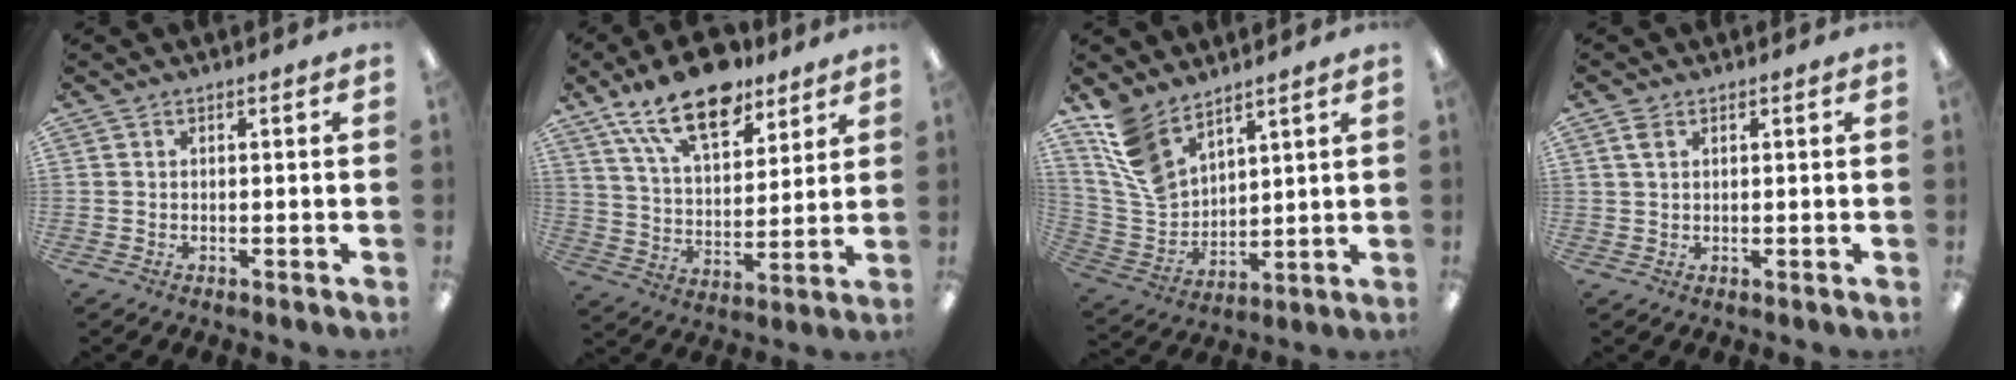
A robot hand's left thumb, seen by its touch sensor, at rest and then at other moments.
{"total": 18.3, "force": [12.7, 8.2, 10.3], "torque": [-0.177, -0.058, 0.221]}
{"total": 12.1, "force": [9.0, 6.5, 4.9], "torque": [-0.116, -0.037, 0.179]}
{"total": 2.4, "force": [1.3, 1.4, 1.4], "torque": [-0.033, 0.002, 0.023]}